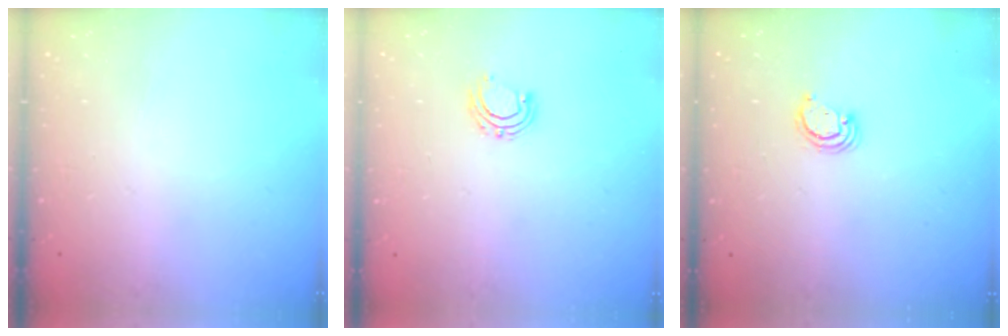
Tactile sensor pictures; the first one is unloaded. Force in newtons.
{"total": 5.5, "press": 5.4, "slide": 1.1}
{"total": 2.6, "press": 2.6, "slide": 0.3}